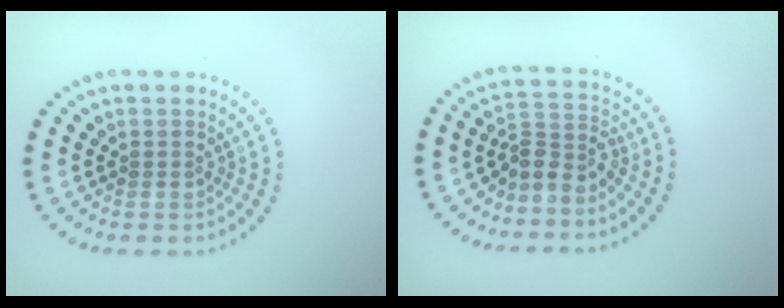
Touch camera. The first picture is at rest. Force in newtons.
{"total": 2.7, "press": 2.0, "slide": 1.8}